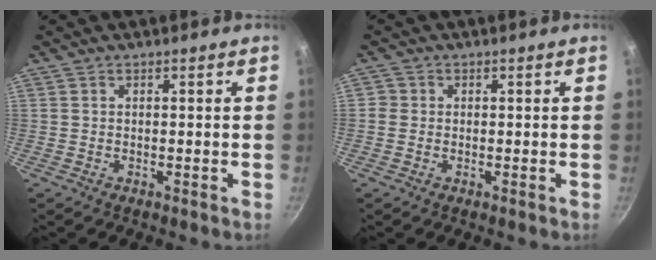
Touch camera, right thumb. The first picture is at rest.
{"total": 1.7, "force": [-0.1, 1.6, 0.4], "torque": [0.000, 0.006, -0.006]}